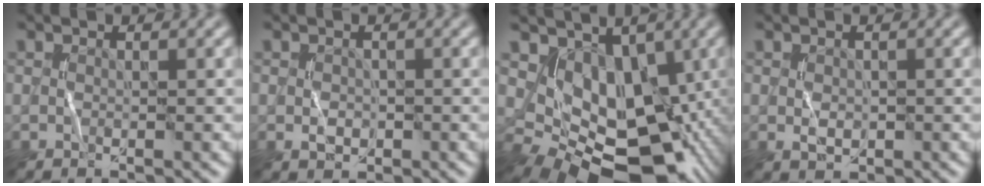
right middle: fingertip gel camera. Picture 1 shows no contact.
{"total": 1.0, "force": [-0.2, 0.9, 0.3], "torque": [-0.006, 0.003, -0.003]}
{"total": 11.6, "force": [-0.3, 8.4, 8.0], "torque": [-0.089, -0.019, 0.012]}
{"total": 1.1, "force": [0.0, 1.0, 0.5], "torque": [-0.012, 0.001, 0.002]}